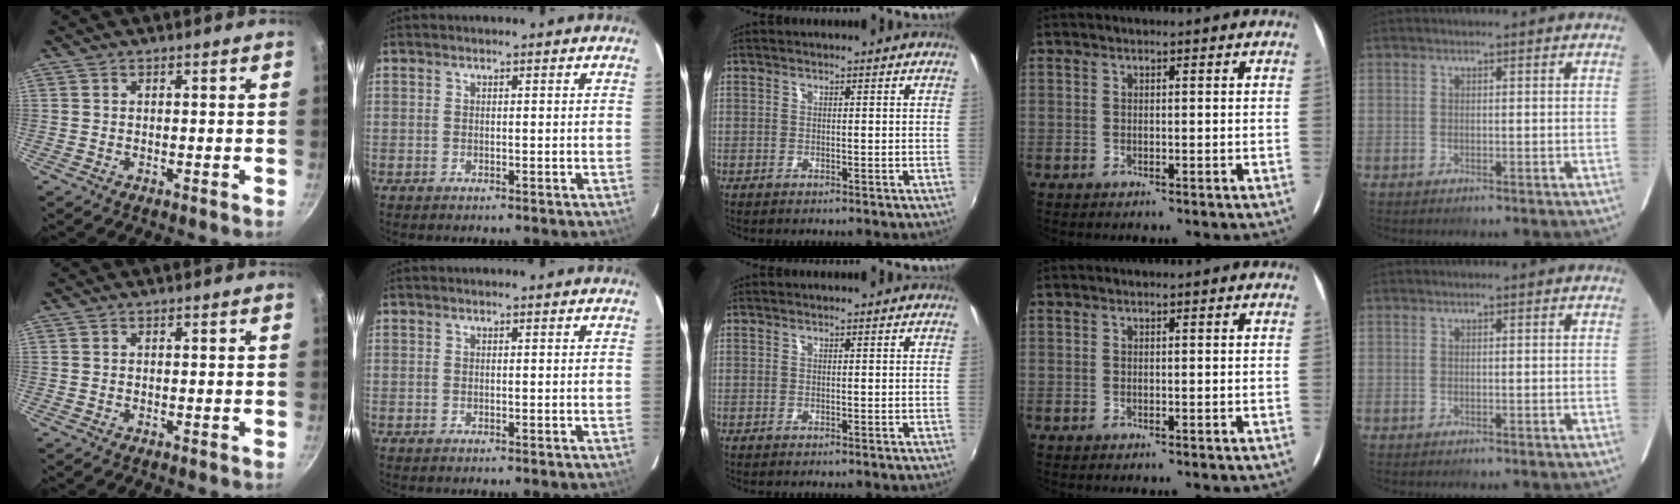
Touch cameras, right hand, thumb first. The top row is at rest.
{}